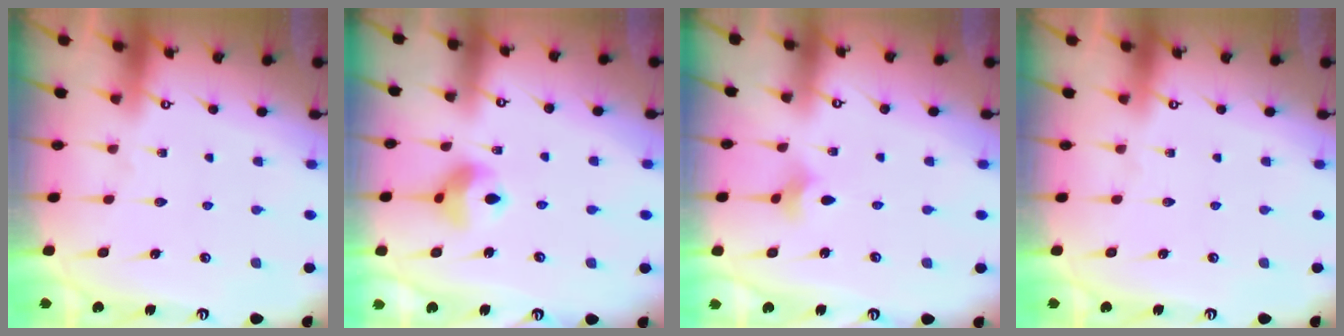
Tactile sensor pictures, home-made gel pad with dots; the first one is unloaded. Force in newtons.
{"total": 9.1, "press": 9.0, "slide": 1.0}
{"total": 2.1, "press": 2.0, "slide": 0.5}
{"total": 0.0}